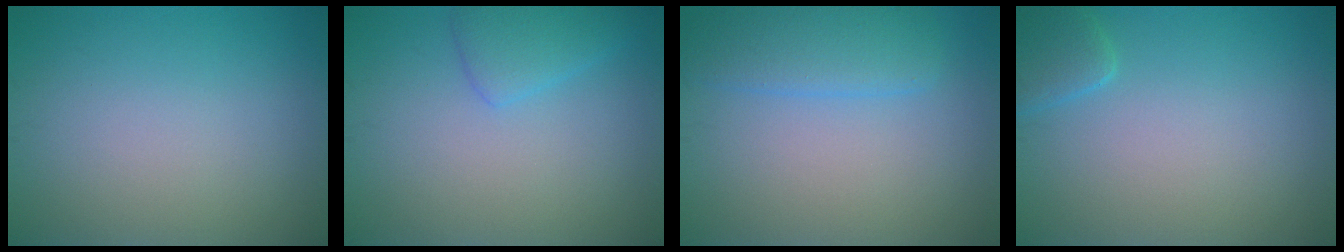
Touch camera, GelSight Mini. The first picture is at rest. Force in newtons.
{"total": 2.5, "press": 2.5, "slide": 0.0}
{"total": 3.4, "press": 3.4, "slide": 0.3}
{"total": 2.1, "press": 2.1, "slide": 0.2}